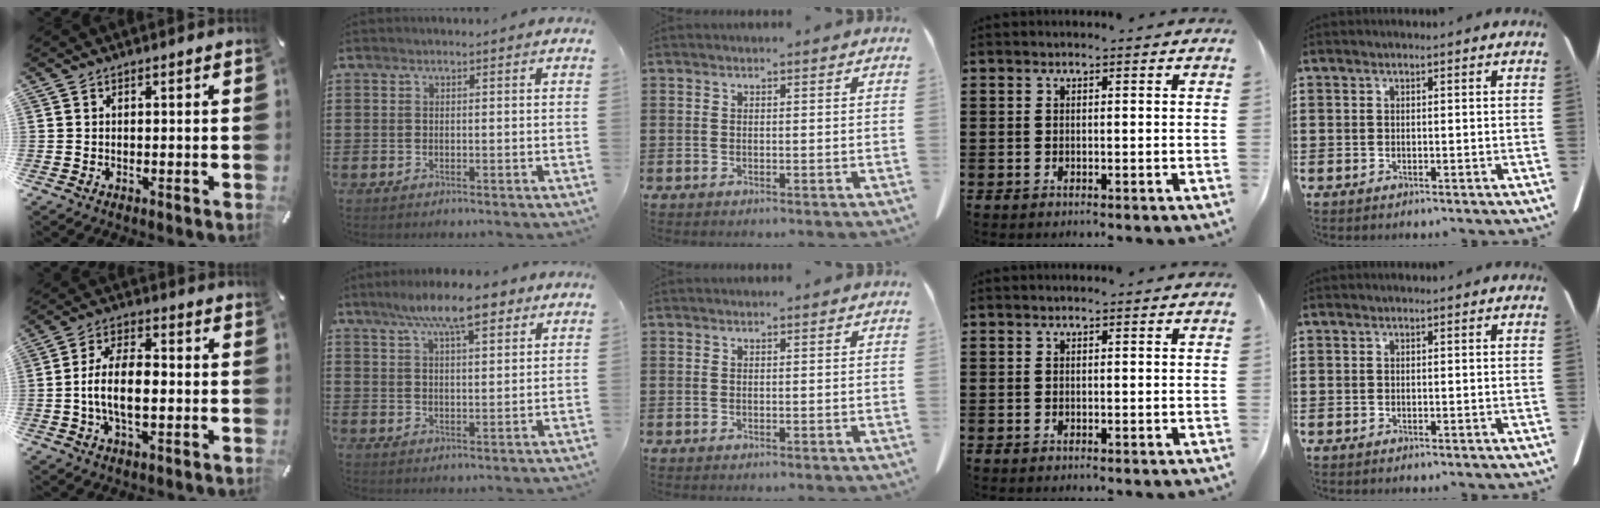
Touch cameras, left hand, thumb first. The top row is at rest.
{"thumb": {"total": 10.0, "force": [-1.6, 5.0, 8.5], "torque": [-0.171, 0.011, -0.029]}, "index": {"total": 9.3, "force": [6.5, 2.4, 6.2], "torque": [-0.119, -0.006, 0.112]}}